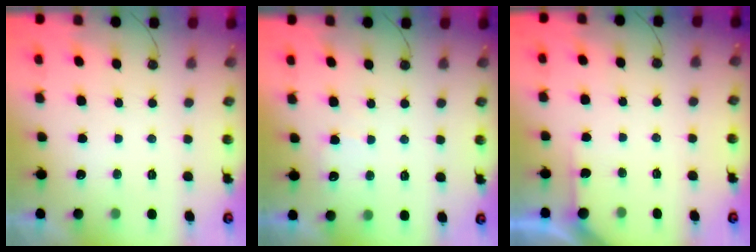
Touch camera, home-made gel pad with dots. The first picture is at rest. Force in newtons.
{"total": 3.4, "press": 3.4, "slide": 0.3}
{"total": 3.5, "press": 3.5, "slide": 0.4}